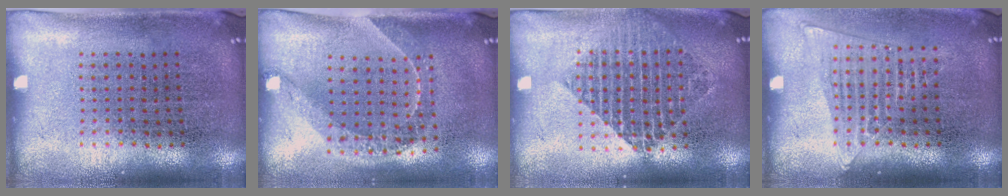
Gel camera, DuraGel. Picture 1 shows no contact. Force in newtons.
{"total": 1.6, "press": 1.3, "slide": 0.9}
{"total": 1.8, "press": 1.5, "slide": 0.9}
{"total": 1.3, "press": 1.2, "slide": 0.5}